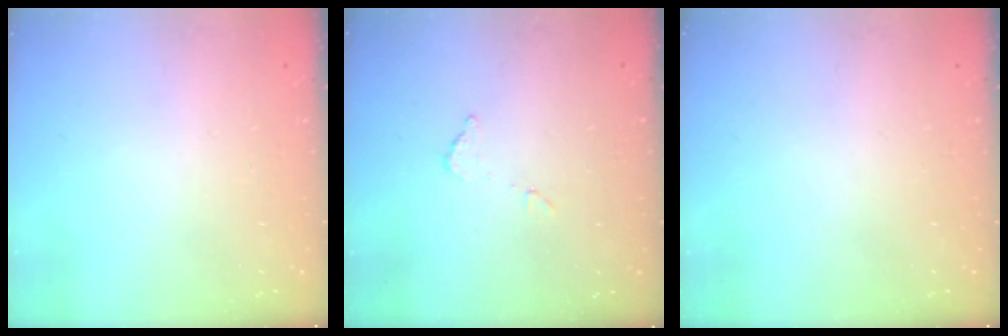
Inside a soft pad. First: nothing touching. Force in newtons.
{"total": 4.9, "press": 4.9, "slide": 0.3}
{"total": 0.0}